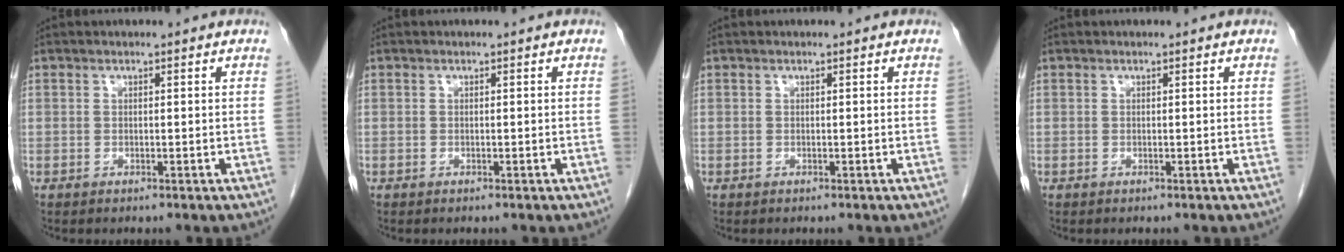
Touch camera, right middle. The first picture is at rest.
{"total": 0.0}
{"total": 0.0}
{"total": 0.0}